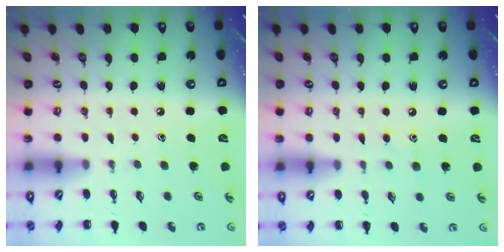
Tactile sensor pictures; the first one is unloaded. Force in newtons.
{"total": 4.2, "press": 4.0, "slide": 1.3}